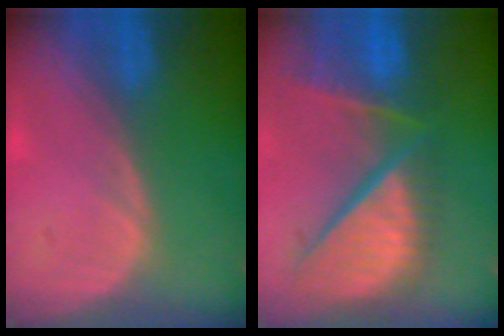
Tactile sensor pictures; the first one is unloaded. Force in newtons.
{"total": 12.6, "press": 10.3, "slide": 7.2}